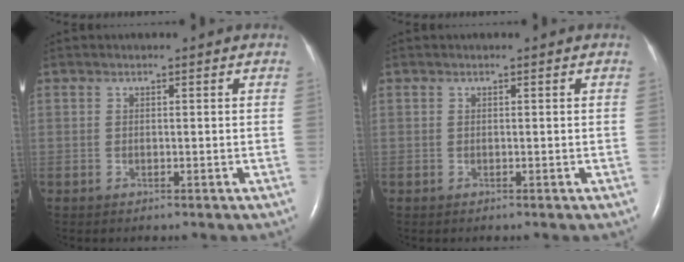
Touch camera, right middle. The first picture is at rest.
{"total": 0.0}